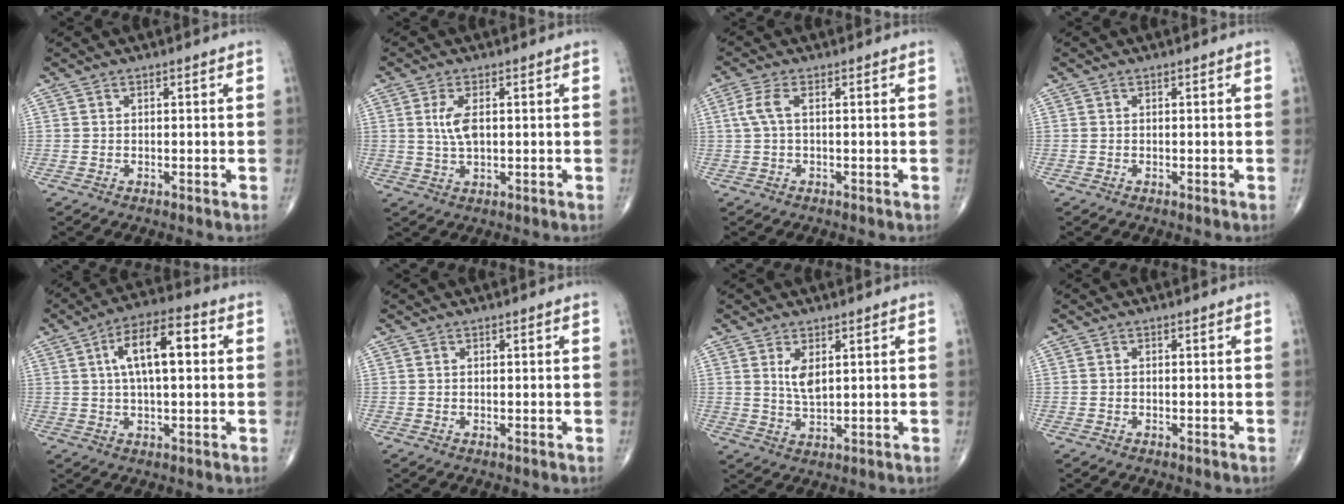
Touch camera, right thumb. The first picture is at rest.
{"total": 3.5, "force": [0.6, 1.4, 3.1], "torque": [-0.067, -0.001, 0.015]}
{"total": 3.4, "force": [0.5, 1.2, 3.2], "torque": [-0.088, 0.011, 0.009]}
{"total": 0.0}
{"total": 11.6, "force": [2.3, 4.7, 10.4], "torque": [-0.173, 0.022, 0.033]}
{"total": 0.0}
{"total": 4.2, "force": [1.5, 1.8, 3.5], "torque": [-0.062, -0.014, 0.034]}
{"total": 0.0}